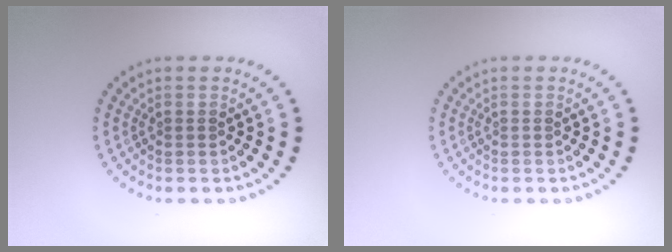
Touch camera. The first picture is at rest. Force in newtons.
{"total": 0.0}